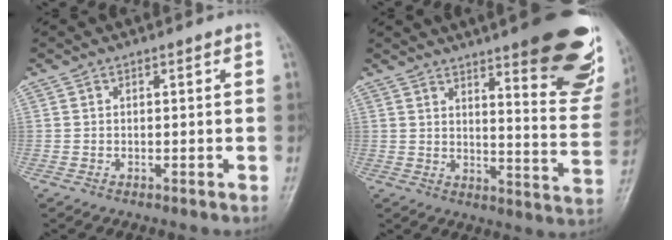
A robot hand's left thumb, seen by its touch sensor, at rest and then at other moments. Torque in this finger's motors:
{"motor_torque": [2.07, 1.10, 1.35, -1.44, 0.27]}